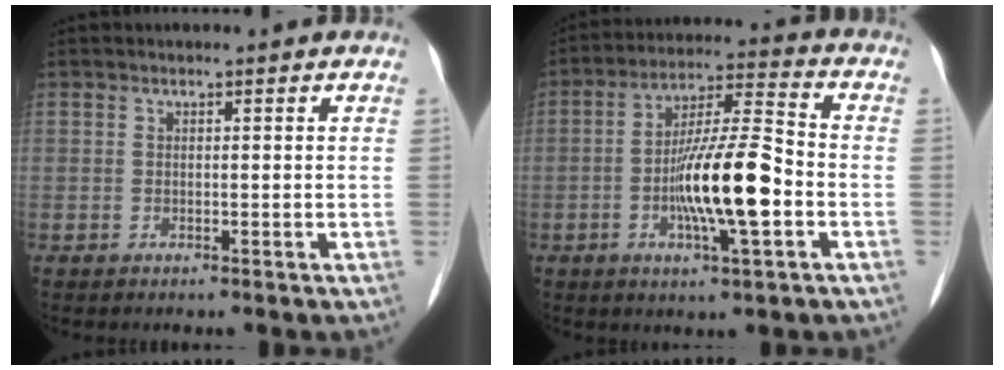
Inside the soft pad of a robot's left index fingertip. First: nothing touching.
{"total": 12.6, "force": [-3.1, 1.8, 12.1], "torque": [-0.227, 0.003, -0.056]}